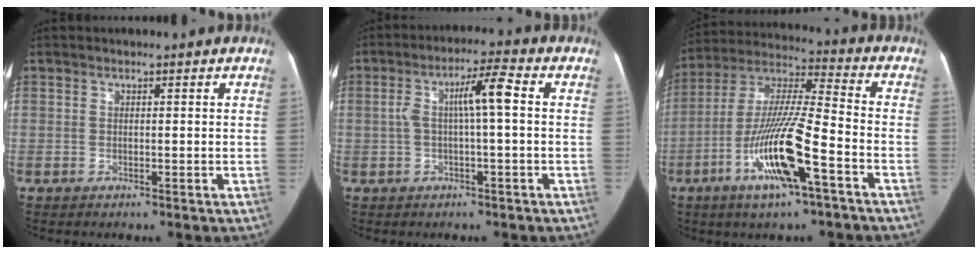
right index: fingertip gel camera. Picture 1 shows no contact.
{"total": 6.4, "force": [0.6, 0.8, 6.3], "torque": [-0.116, 0.026, 0.008]}
{"total": 15.6, "force": [-6.3, 1.2, 14.2], "torque": [-0.282, -0.005, -0.119]}